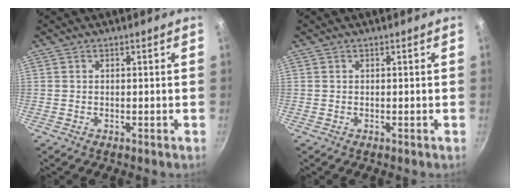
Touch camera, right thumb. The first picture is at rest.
{"total": 0.0}